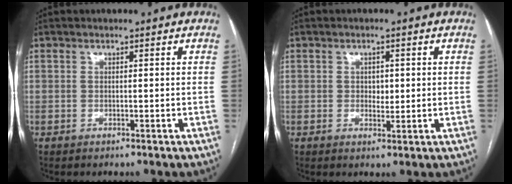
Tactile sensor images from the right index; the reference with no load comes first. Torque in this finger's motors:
{"motor_torque": [-0.25, -0.04, -0.08, 0.00]}